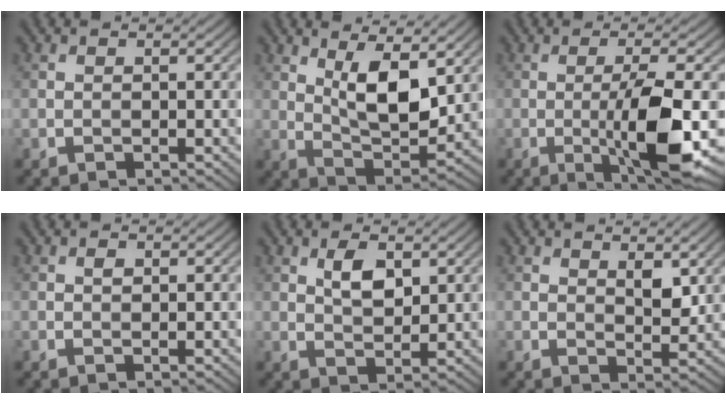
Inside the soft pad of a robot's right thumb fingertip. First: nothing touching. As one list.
[{"total": 9.0, "force": [3.5, 3.7, 7.4], "torque": [-0.139, -0.012, 0.067]}, {"total": 9.4, "force": [-1.8, 1.6, 9.1], "torque": [-0.151, 0.001, -0.031]}, {"total": 0.7, "force": [0.2, 0.4, 0.5], "torque": [-0.009, 0.000, 0.003]}, {"total": 4.0, "force": [1.7, 2.0, 3.0], "torque": [-0.062, -0.002, 0.033]}, {"total": 3.2, "force": [1.7, 1.4, 2.3], "torque": [-0.042, -0.008, 0.032]}]